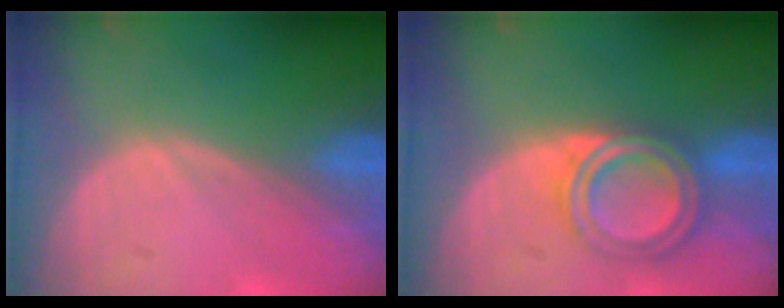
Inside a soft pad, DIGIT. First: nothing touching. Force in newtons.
{"total": 5.8, "press": 5.8, "slide": 0.2}